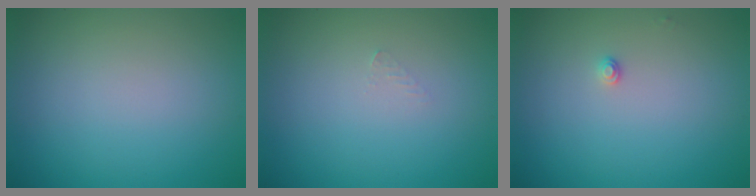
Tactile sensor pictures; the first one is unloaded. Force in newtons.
{"total": 0.7, "press": 0.7, "slide": 0.1}
{"total": 0.8, "press": 0.8, "slide": 0.0}